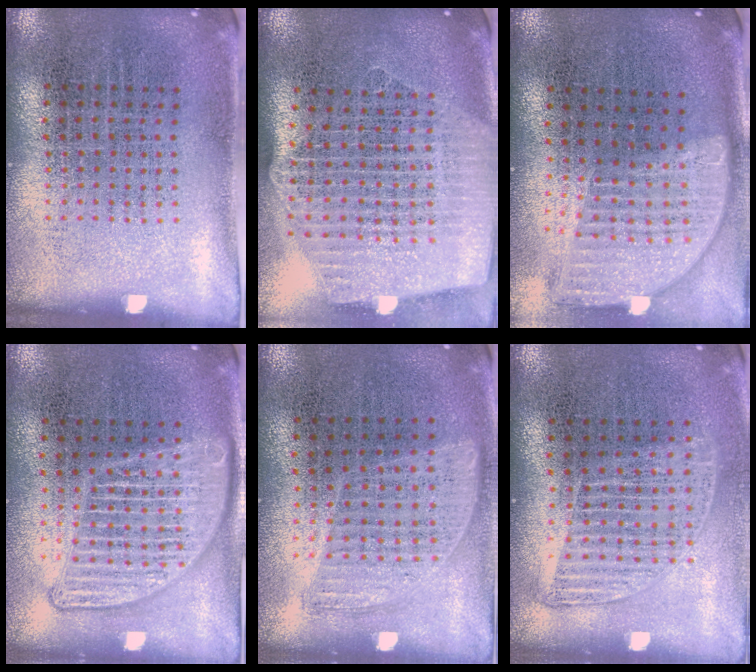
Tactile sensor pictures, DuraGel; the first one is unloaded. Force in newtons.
{"total": 2.6, "press": 2.2, "slide": 1.3}
{"total": 2.0, "press": 1.6, "slide": 1.2}
{"total": 2.1, "press": 2.1, "slide": 0.2}
{"total": 0.9, "press": 0.8, "slide": 0.4}
{"total": 1.3, "press": 1.1, "slide": 0.6}